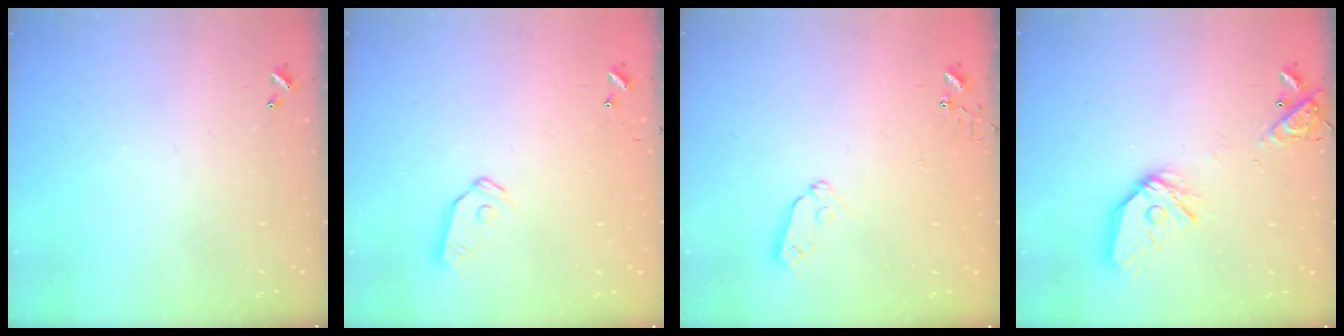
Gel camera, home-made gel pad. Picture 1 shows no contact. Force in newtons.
{"total": 7.6, "press": 7.6, "slide": 0.2}
{"total": 5.9, "press": 5.8, "slide": 1.0}
{"total": 17.1, "press": 16.9, "slide": 2.1}